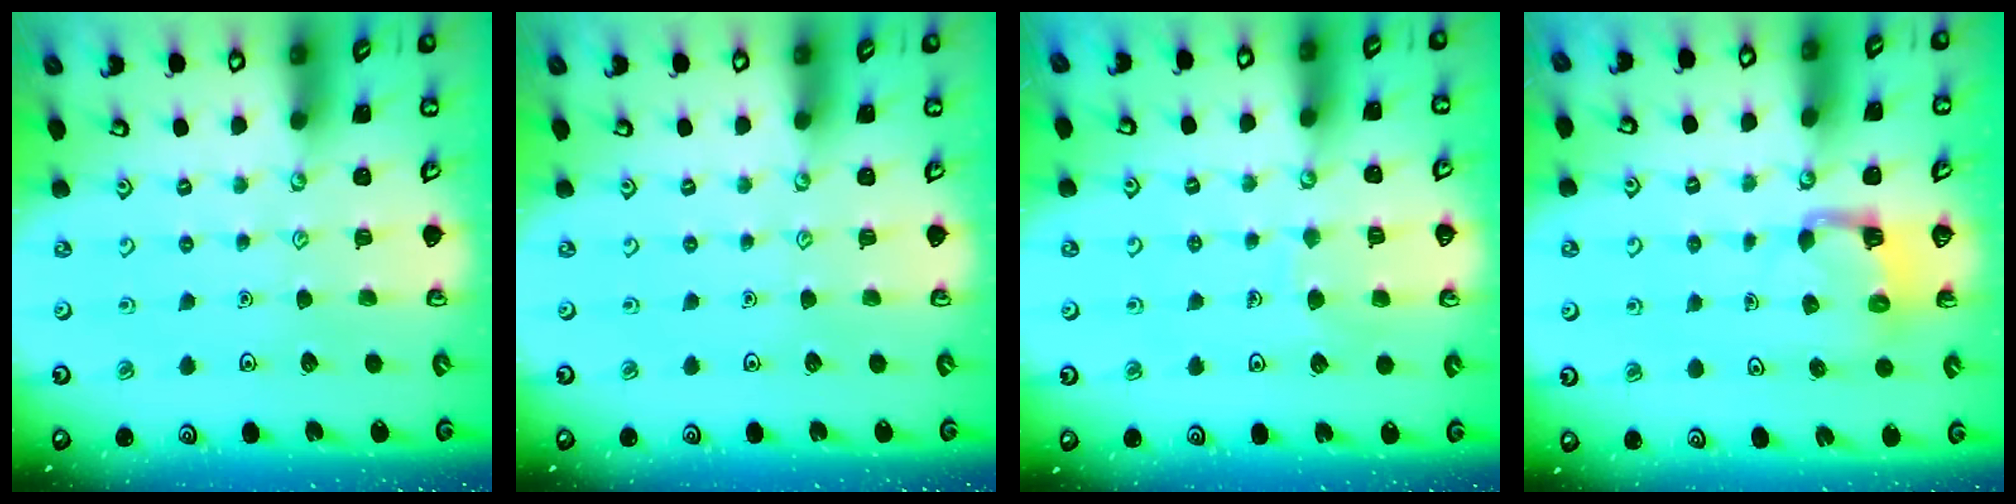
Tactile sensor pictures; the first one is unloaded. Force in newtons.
{"total": 0.0}
{"total": 6.0, "press": 6.0, "slide": 0.6}
{"total": 3.6, "press": 3.6, "slide": 0.3}